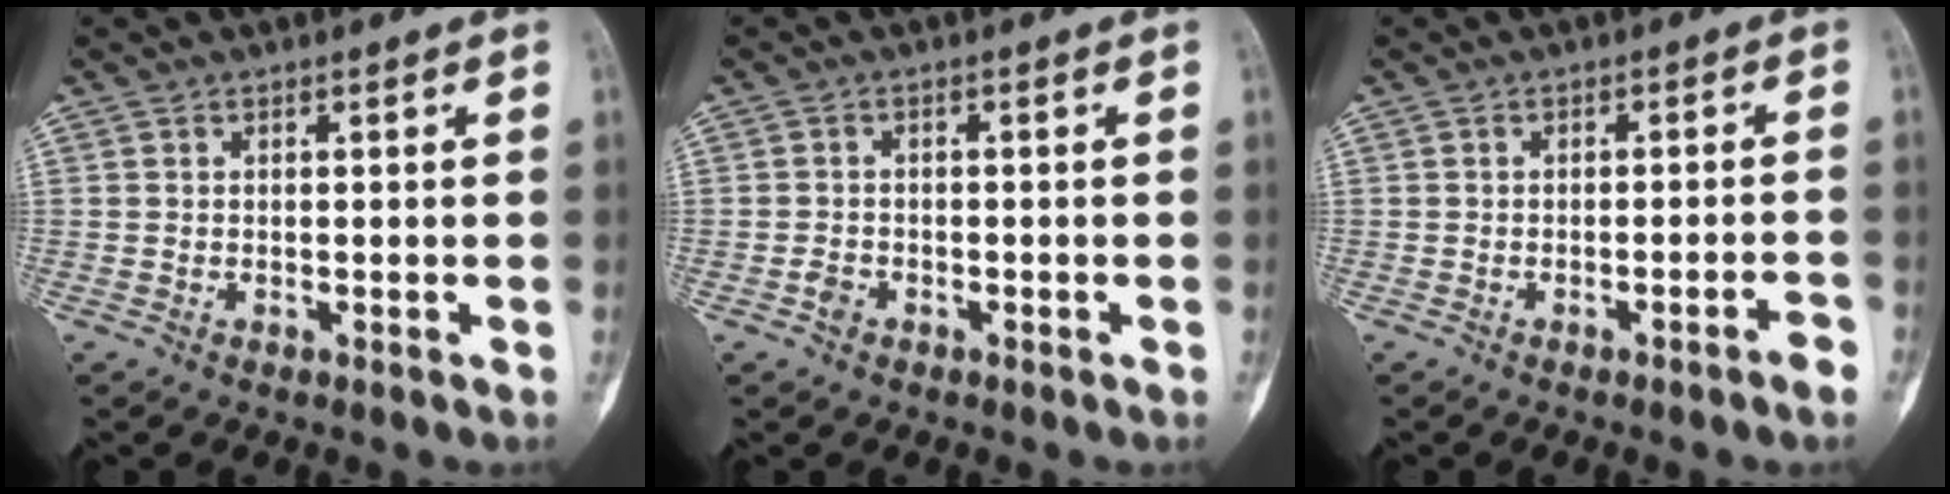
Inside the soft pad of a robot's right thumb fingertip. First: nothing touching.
{"total": 1.7, "force": [-1.0, 1.2, 0.7], "torque": [-0.016, 0.006, -0.020]}
{"total": 2.8, "force": [-1.8, 0.0, 2.1], "torque": [-0.038, 0.013, -0.024]}